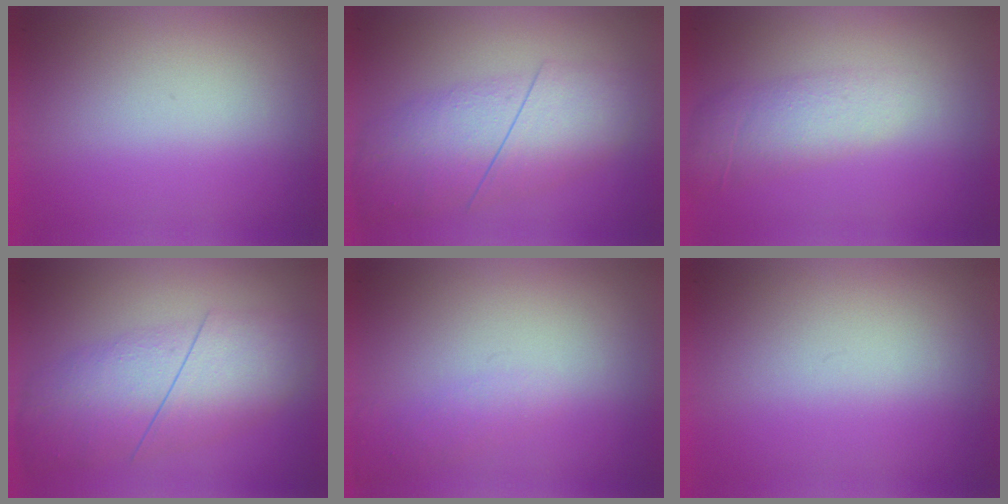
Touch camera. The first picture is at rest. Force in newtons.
{"total": 4.6}
{"total": 2.0}
{"total": 4.9}
{"total": 1.1}
{"total": 0.0}